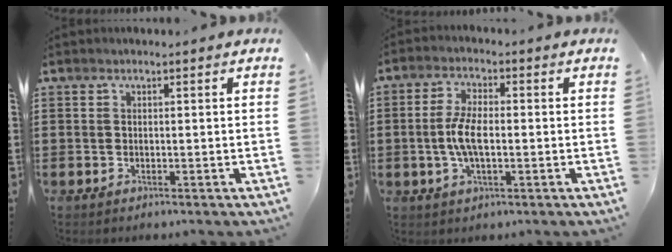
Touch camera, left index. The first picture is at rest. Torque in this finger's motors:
{"motor_torque": [1.18, 0.96, 0.61, 0.10]}